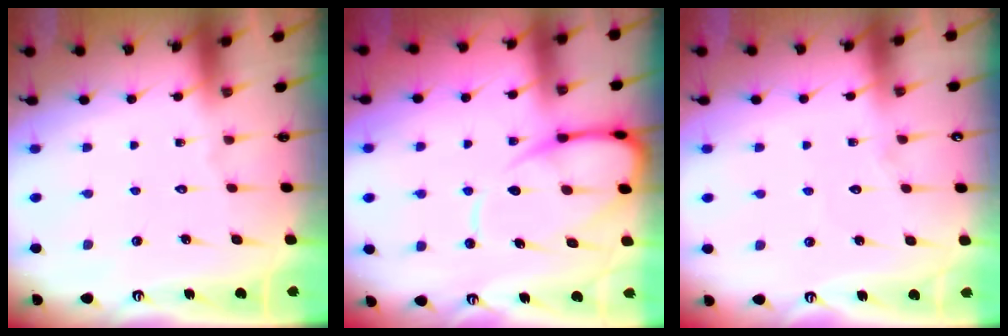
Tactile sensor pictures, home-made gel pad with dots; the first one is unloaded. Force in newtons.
{"total": 10.2, "press": 10.1, "slide": 1.3}
{"total": 3.1, "press": 3.1, "slide": 0.3}